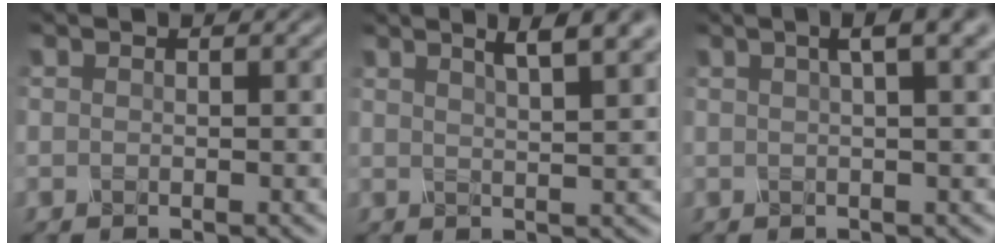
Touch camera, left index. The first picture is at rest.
{"total": 5.8, "force": [3.6, 1.8, 4.3], "torque": [-0.030, 0.028, 0.022]}
{"total": 4.8, "force": [2.4, 1.5, 3.9], "torque": [-0.041, 0.017, 0.015]}